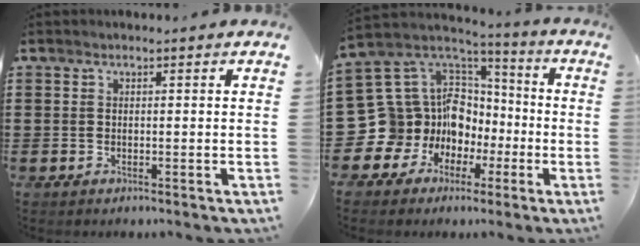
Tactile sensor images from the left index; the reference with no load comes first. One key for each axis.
{"total": 14.2, "fx": -2.5, "fy": 13.5, "fz": 3.9, "tx": -0.130, "ty": -0.036, "tz": -0.012}